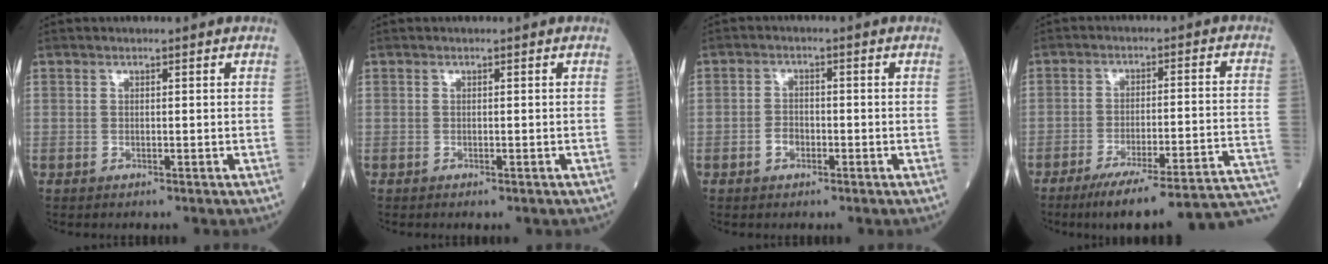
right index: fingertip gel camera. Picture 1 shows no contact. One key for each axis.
{"total": 0.8, "fx": -0.6, "fy": 0.2, "fz": 0.5, "tx": -0.006, "ty": -0.002, "tz": -0.006}
{"total": 2.5, "fx": -1.1, "fy": 1.7, "fz": 1.5, "tx": -0.022, "ty": 0.006, "tz": -0.021}
{"total": 19.7, "fx": -16.5, "fy": 0.1, "fz": 10.7, "tx": -0.083, "ty": 0.010, "tz": -0.223}